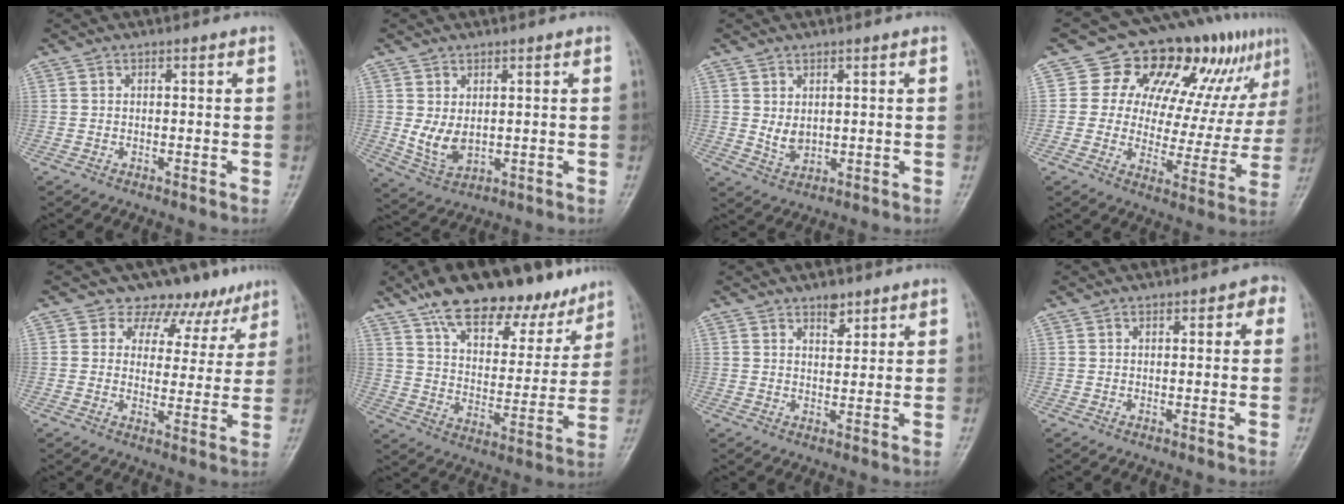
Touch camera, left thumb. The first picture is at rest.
{"total": 6.0, "force": [0.7, 3.5, 4.8], "torque": [-0.081, -0.011, 0.028]}
{"total": 3.8, "force": [0.8, 2.3, 2.9], "torque": [-0.043, -0.011, 0.023]}
{"total": 20.6, "force": [9.9, 11.1, 14.2], "torque": [-0.129, -0.009, 0.140]}
{"total": 9.9, "force": [7.5, 6.2, 1.6], "torque": [0.021, -0.038, 0.085]}
{"total": 21.4, "force": [15.4, 9.5, 11.4], "torque": [-0.137, -0.052, 0.247]}
{"total": 3.1, "force": [2.2, 1.4, 1.7], "torque": [-0.016, -0.014, 0.036]}
{"total": 3.7, "force": [1.1, 1.9, 3.0], "torque": [-0.027, 0.013, 0.009]}